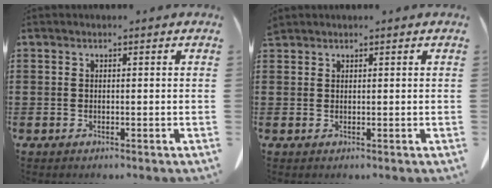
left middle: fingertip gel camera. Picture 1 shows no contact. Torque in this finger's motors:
{"motor_torque": [0.11, 0.09, 0.02, 0.05]}